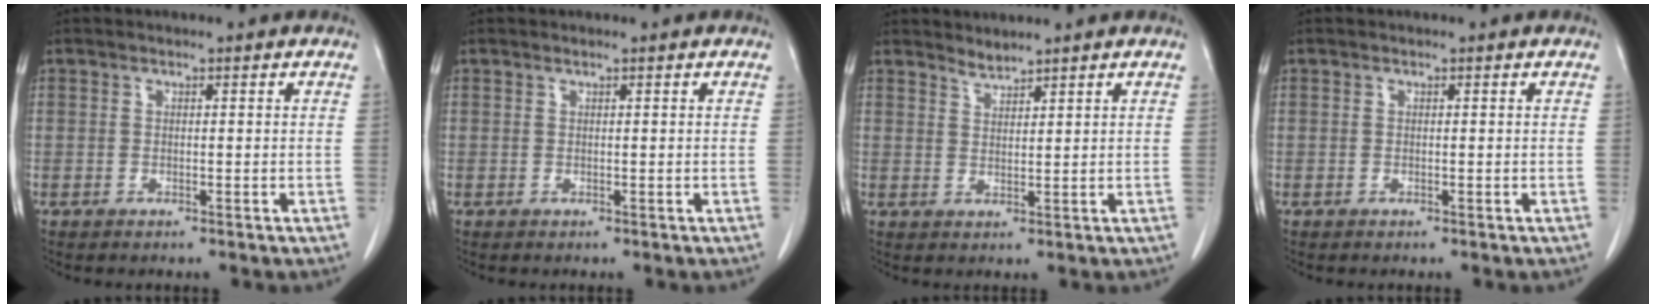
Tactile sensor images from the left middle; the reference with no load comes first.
{"total": 0.0}
{"total": 2.7, "force": [2.7, -0.3, 0.0], "torque": [-0.003, -0.006, 0.056]}
{"total": 0.0}